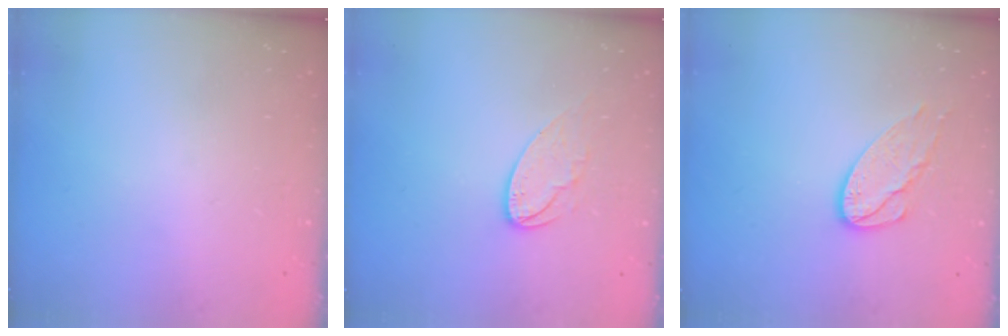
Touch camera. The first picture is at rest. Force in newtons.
{"total": 8.7, "press": 8.7, "slide": 0.7}
{"total": 9.5, "press": 9.5, "slide": 0.4}